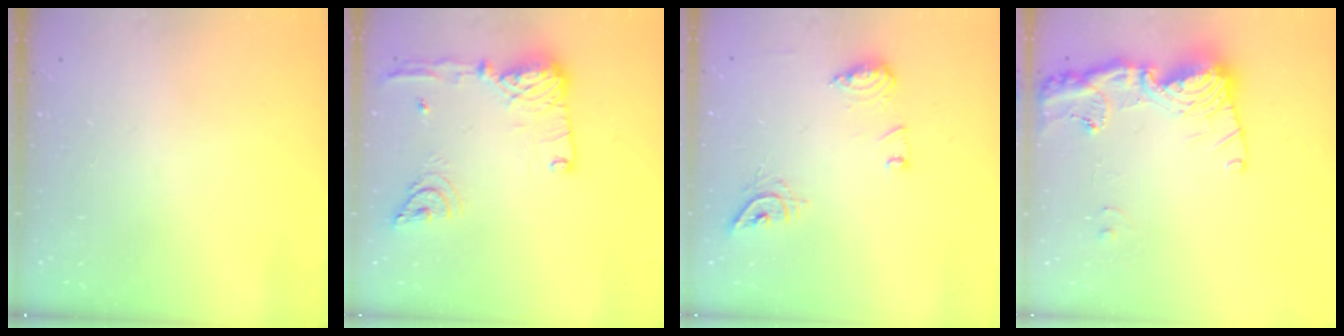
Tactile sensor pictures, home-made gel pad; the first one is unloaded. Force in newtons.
{"total": 16.7, "press": 16.5, "slide": 2.8}
{"total": 9.8, "press": 9.8, "slide": 0.6}
{"total": 16.6, "press": 16.5, "slide": 1.9}